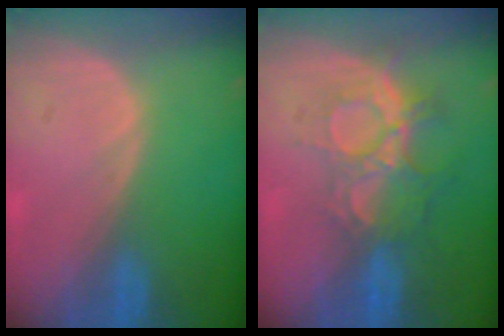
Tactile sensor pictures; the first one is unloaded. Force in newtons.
{"total": 9.3, "press": 7.9, "slide": 5.1}